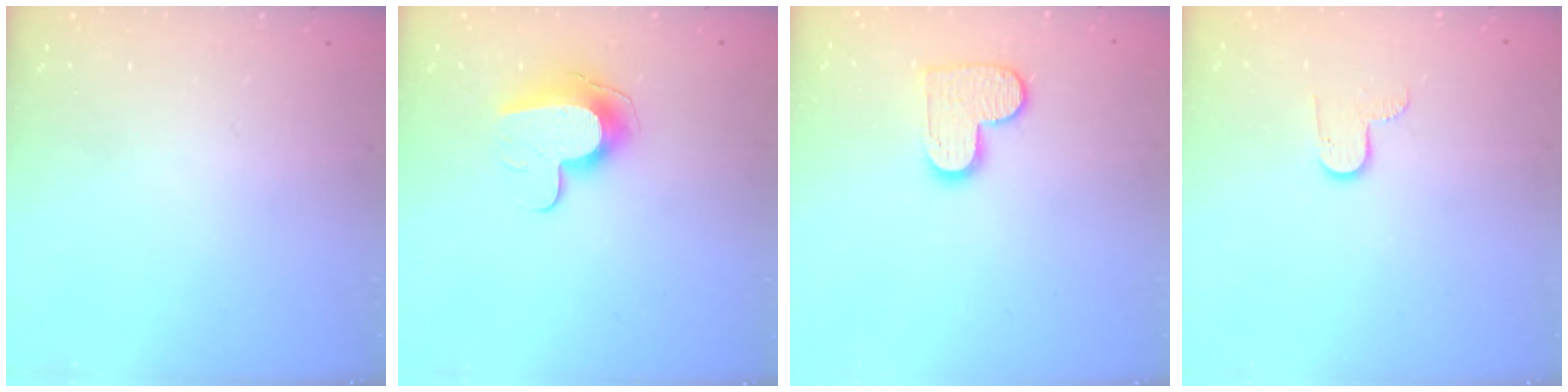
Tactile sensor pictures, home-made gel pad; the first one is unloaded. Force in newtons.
{"total": 10.5, "press": 10.5, "slide": 0.5}
{"total": 9.6, "press": 9.6, "slide": 0.6}
{"total": 5.8, "press": 5.8, "slide": 0.5}